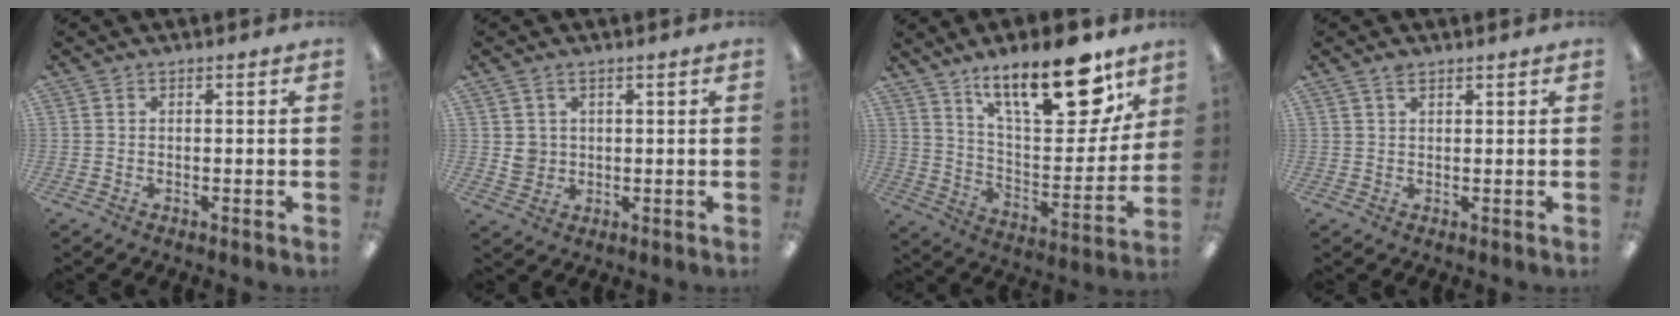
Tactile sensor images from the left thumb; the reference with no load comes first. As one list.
[{"total": 3.5, "force": [1.2, 3.1, 1.1], "torque": [-0.019, 0.002, 0.022]}, {"total": 22.5, "force": [15.1, 8.0, 14.7], "torque": [-0.219, -0.094, 0.249]}, {"total": 2.0, "force": [1.4, 0.8, 1.0], "torque": [-0.025, 0.000, 0.027]}]